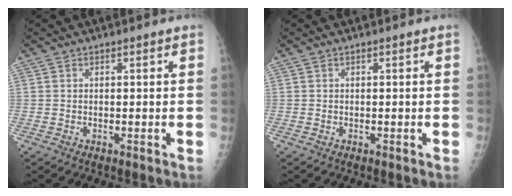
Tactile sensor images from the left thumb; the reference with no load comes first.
{"total": 0.0}